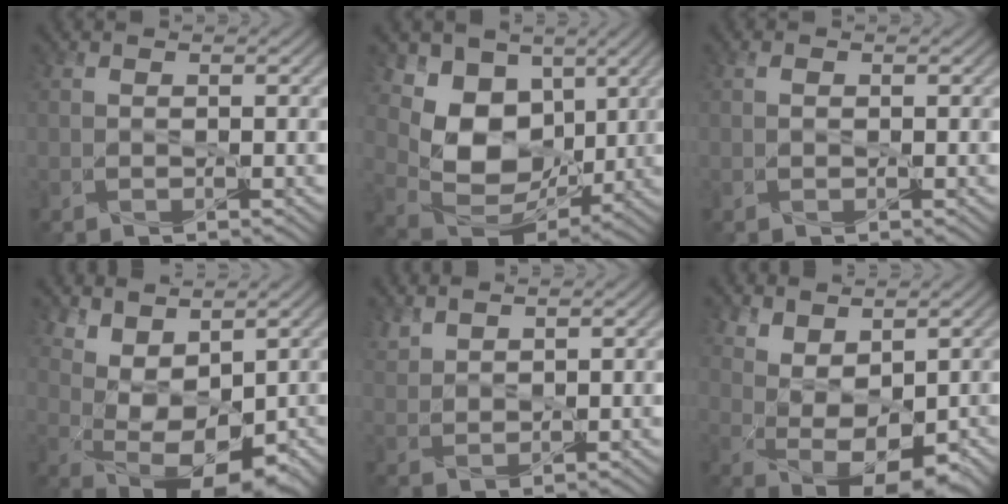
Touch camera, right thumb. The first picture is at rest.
{"total": 10.9, "force": [3.1, 8.0, 6.7], "torque": [-0.146, -0.016, 0.051]}
{"total": 0.6, "force": [0.1, 0.4, 0.4], "torque": [-0.008, 0.000, 0.001]}
{"total": 9.5, "force": [4.1, 4.8, 7.1], "torque": [-0.135, -0.002, 0.089]}
{"total": 2.7, "force": [2.3, 0.7, 1.1], "torque": [-0.029, 0.003, 0.057]}
{"total": 7.4, "force": [2.9, 3.9, 5.7], "torque": [-0.109, -0.005, 0.062]}